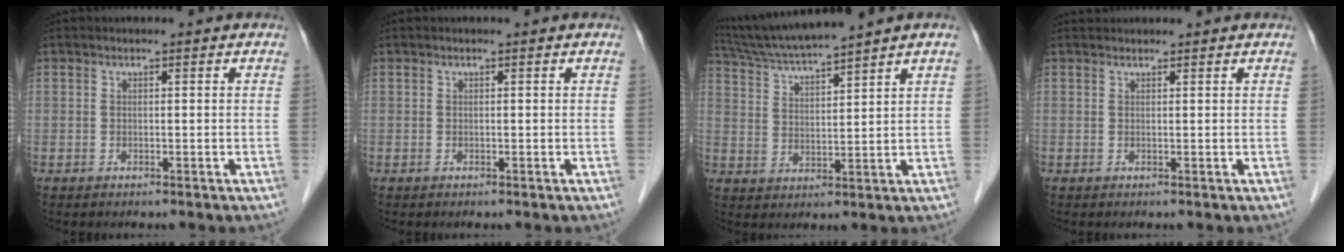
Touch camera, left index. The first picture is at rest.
{"total": 0.0}
{"total": 9.5, "force": [8.5, -1.5, 3.9], "torque": [-0.074, 0.012, 0.160]}
{"total": 1.3, "force": [1.3, 0.2, 0.0], "torque": [-0.004, 0.023, 0.026]}